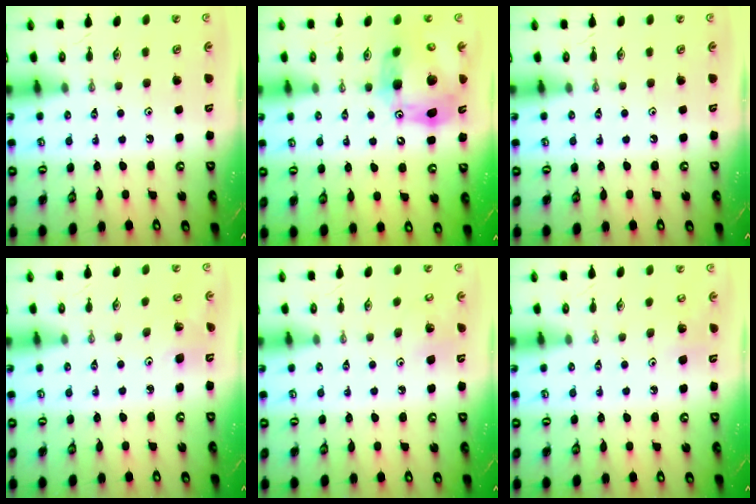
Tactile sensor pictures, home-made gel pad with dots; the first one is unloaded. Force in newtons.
{"total": 17.4, "press": 17.2, "slide": 2.7}
{"total": 0.0}
{"total": 3.0, "press": 2.2, "slide": 2.0}
{"total": 4.7, "press": 4.7, "slide": 0.4}
{"total": 4.8, "press": 4.7, "slide": 0.9}